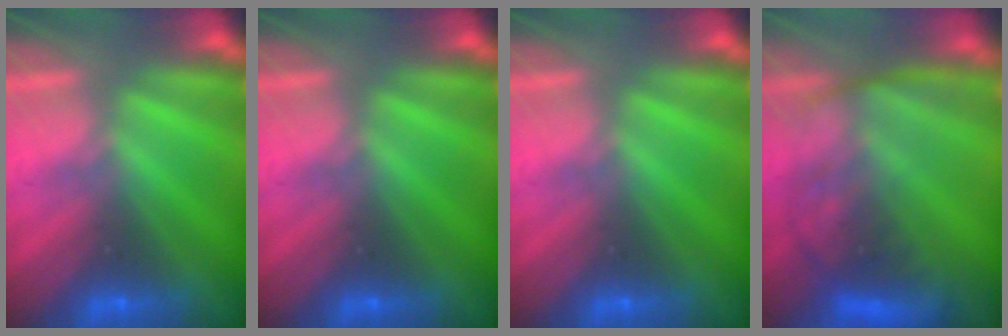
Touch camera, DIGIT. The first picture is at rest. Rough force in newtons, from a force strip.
{"total": 0.0}
{"total": 0.0}
{"total": 8.6}